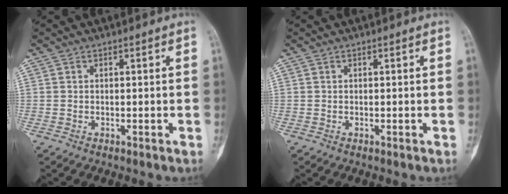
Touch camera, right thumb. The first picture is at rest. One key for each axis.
{"total": 0.0}